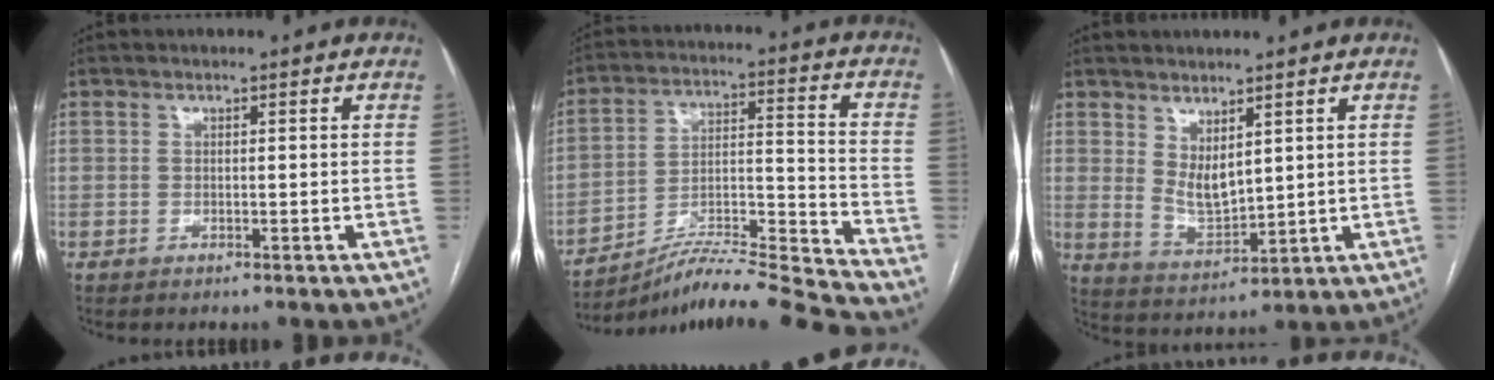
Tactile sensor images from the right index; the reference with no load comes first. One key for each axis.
{"total": 17.1, "fx": -16.0, "fy": -3.2, "fz": 5.4, "tx": -0.091, "ty": 0.013, "tz": -0.272}
{"total": 5.3, "fx": 2.5, "fy": 2.2, "fz": 4.1, "tx": -0.085, "ty": -0.011, "tz": 0.064}